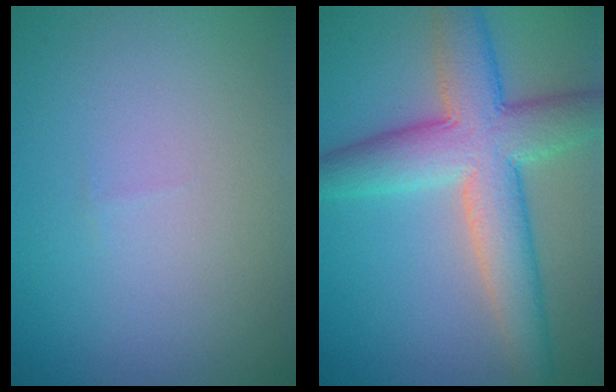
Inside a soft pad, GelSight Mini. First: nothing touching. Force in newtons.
{"total": 8.5, "press": 8.5, "slide": 0.2}